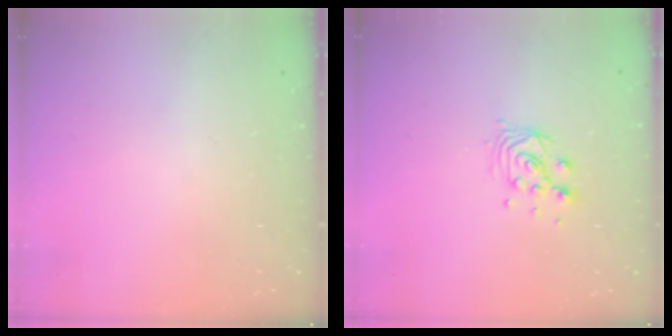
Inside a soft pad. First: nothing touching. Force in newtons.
{"total": 7.0, "press": 7.0, "slide": 0.4}